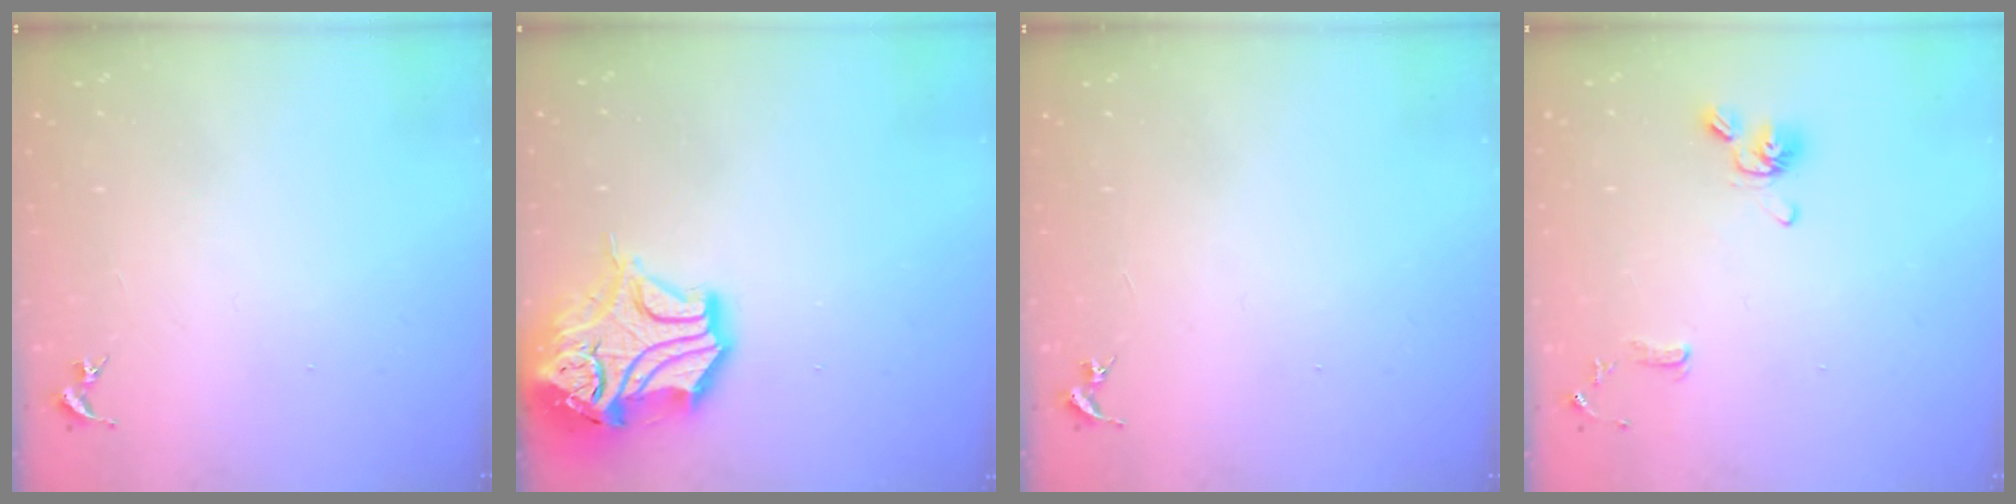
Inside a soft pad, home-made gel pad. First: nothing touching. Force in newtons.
{"total": 17.4, "press": 17.2, "slide": 2.6}
{"total": 0.0}
{"total": 10.8, "press": 10.6, "slide": 1.9}